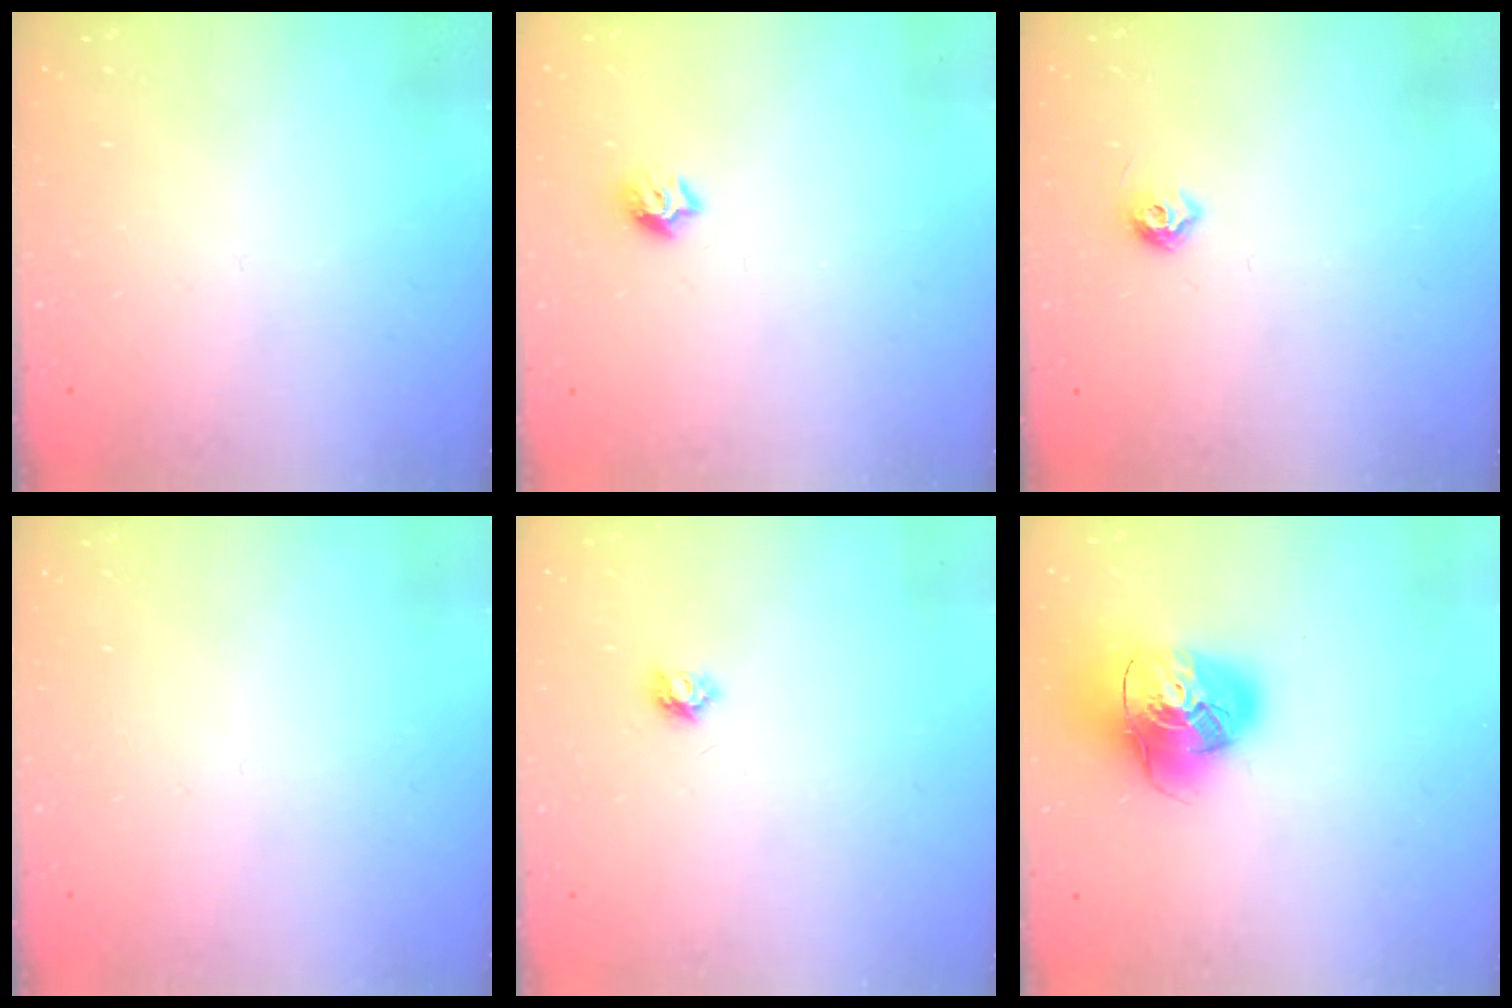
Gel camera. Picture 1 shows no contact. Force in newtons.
{"total": 6.7, "press": 6.7, "slide": 0.8}
{"total": 6.1, "press": 6.0, "slide": 0.9}
{"total": 0.0}
{"total": 3.8, "press": 3.8, "slide": 0.4}
{"total": 18.0, "press": 17.8, "slide": 2.8}